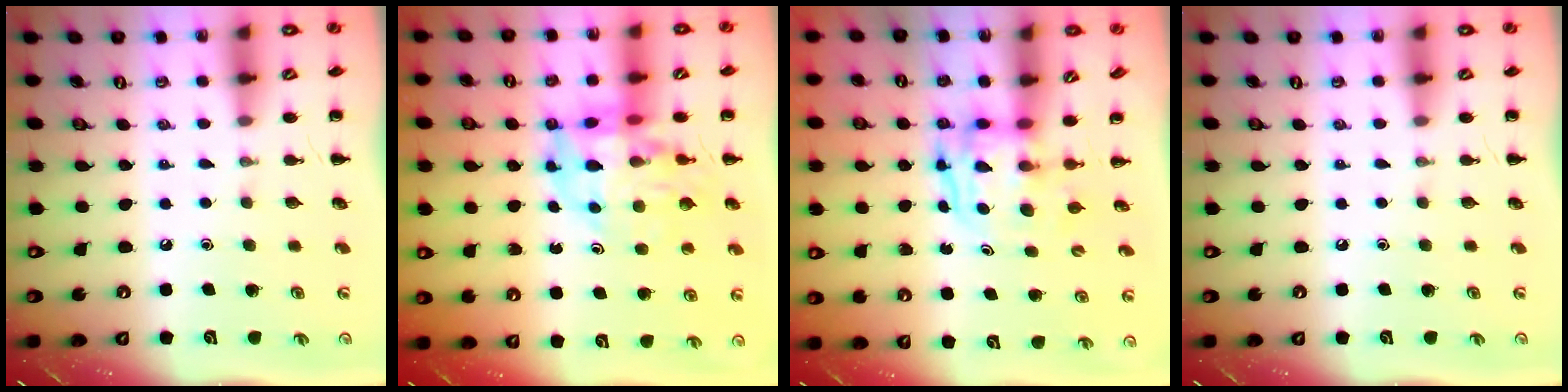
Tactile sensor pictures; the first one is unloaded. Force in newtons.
{"total": 12.7, "press": 12.3, "slide": 3.3}
{"total": 4.0, "press": 3.9, "slide": 0.4}
{"total": 0.0}